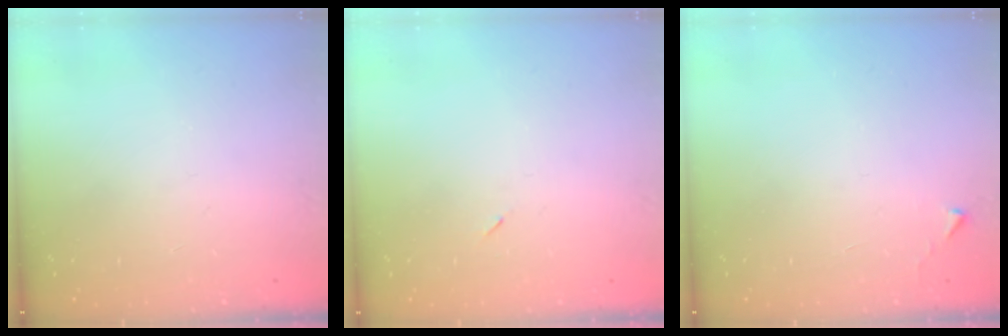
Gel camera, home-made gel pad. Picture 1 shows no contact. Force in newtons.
{"total": 2.6, "press": 2.3, "slide": 1.2}
{"total": 2.7, "press": 2.6, "slide": 0.4}